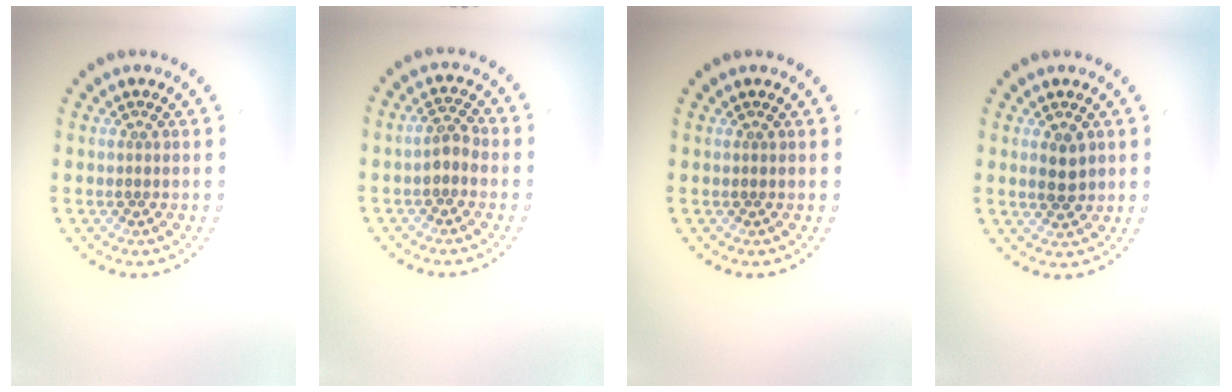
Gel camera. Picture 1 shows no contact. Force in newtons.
{"total": 1.9, "press": 1.7, "slide": 0.7}
{"total": 0.0}
{"total": 2.1, "press": 2.1, "slide": 0.3}